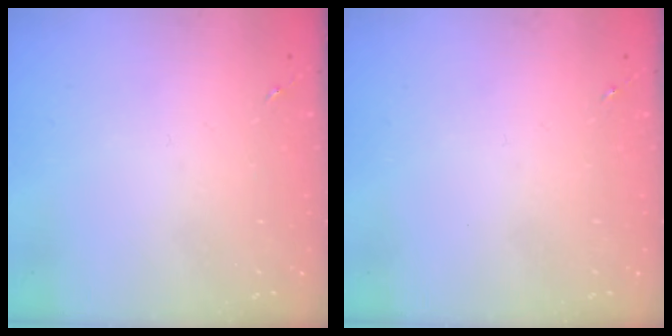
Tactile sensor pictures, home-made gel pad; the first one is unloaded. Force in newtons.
{"total": 0.0}